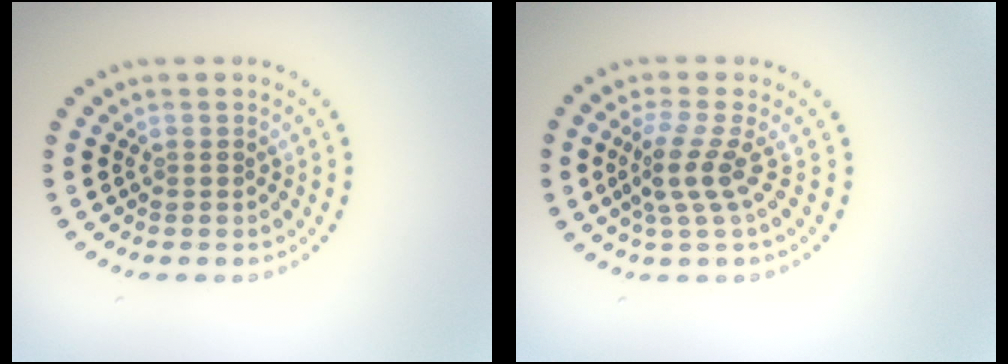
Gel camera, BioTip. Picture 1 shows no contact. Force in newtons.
{"total": 2.9, "press": 1.9, "slide": 2.1}